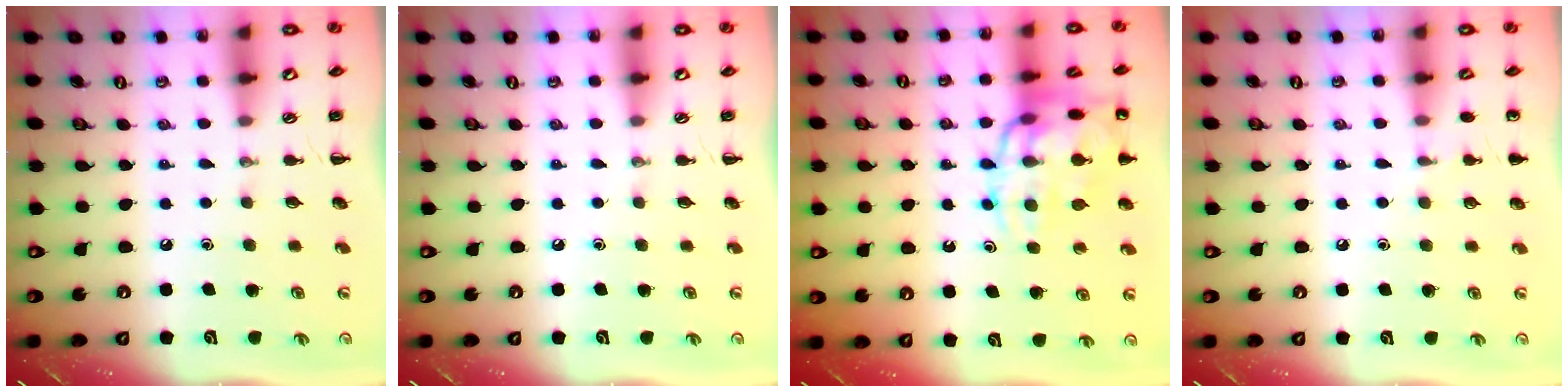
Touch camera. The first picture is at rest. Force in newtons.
{"total": 0.0}
{"total": 17.8, "press": 17.7, "slide": 2.1}
{"total": 5.5, "press": 5.2, "slide": 1.8}